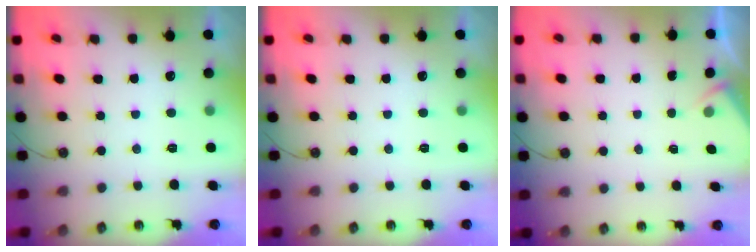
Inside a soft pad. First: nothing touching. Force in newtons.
{"total": 0.0}
{"total": 2.1, "press": 2.1, "slide": 0.4}